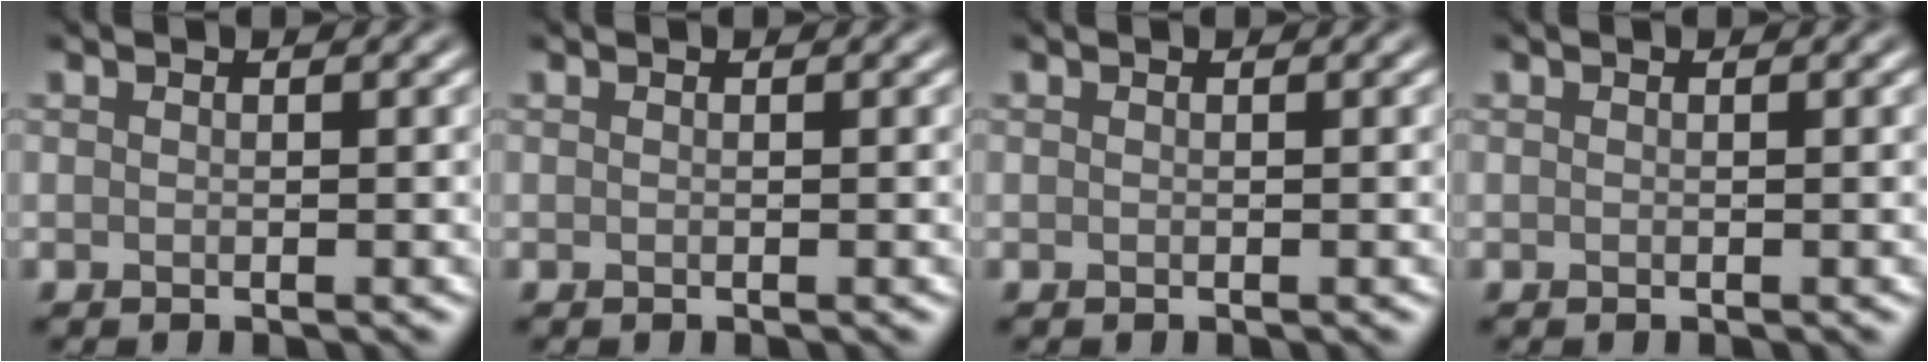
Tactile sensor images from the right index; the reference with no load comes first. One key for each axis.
{"total": 0.0}
{"total": 0.0}
{"total": 0.0}